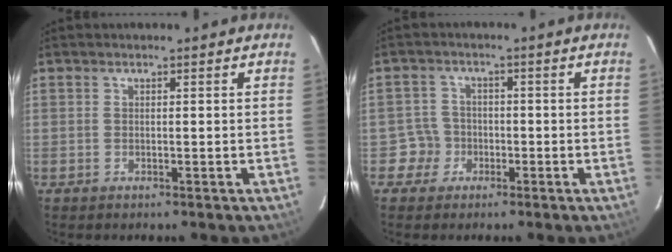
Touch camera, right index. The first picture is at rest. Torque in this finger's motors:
{"motor_torque": [-0.15, -0.04, -0.52, -0.21]}